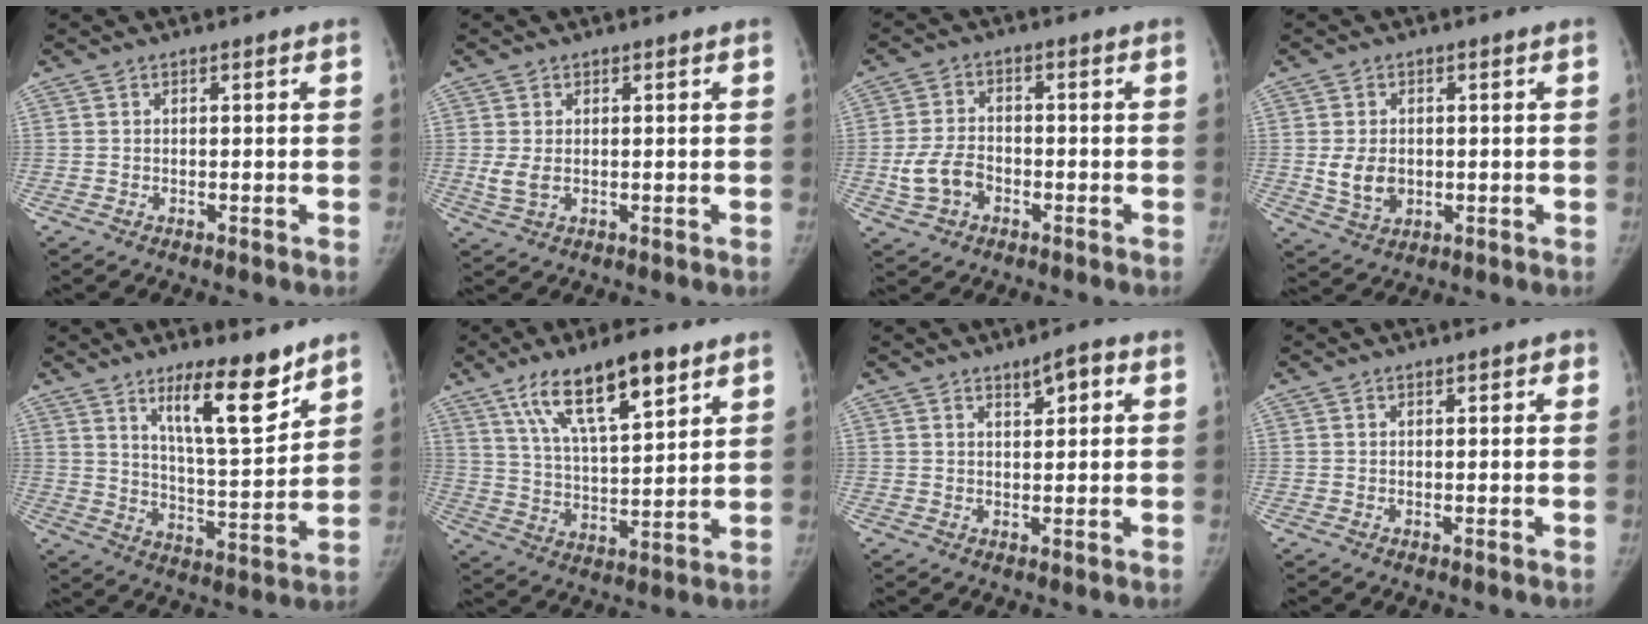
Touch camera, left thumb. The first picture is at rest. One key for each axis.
{"total": 2.8, "fx": 0.1, "fy": 1.8, "fz": 2.1, "tx": -0.050, "ty": -0.008, "tz": 0.007}
{"total": 6.8, "fx": -2.2, "fy": 5.0, "fz": 4.2, "tx": -0.079, "ty": 0.017, "tz": -0.040}
{"total": 5.9, "fx": -0.3, "fy": 4.5, "fz": 3.8, "tx": -0.054, "ty": -0.005, "tz": 0.008}
{"total": 13.3, "fx": 8.9, "fy": 3.0, "fz": 9.4, "tx": -0.129, "ty": -0.072, "tz": 0.154}
{"total": 15.6, "fx": 9.3, "fy": 4.7, "fz": 11.6, "tx": -0.178, "ty": -0.033, "tz": 0.169}
{"total": 3.5, "fx": 1.6, "fy": 1.3, "fz": 2.8, "tx": -0.033, "ty": -0.004, "tz": 0.023}
{"total": 1.3, "fx": 0.5, "fy": 0.7, "fz": 1.0, "tx": -0.007, "ty": 0.002, "tz": 0.005}